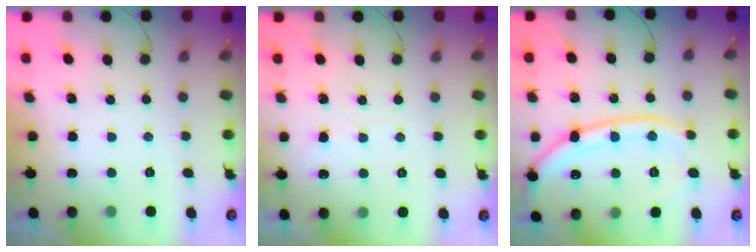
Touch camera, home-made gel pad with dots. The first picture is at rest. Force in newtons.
{"total": 2.0, "press": 2.0, "slide": 0.3}
{"total": 16.5, "press": 16.4, "slide": 1.1}